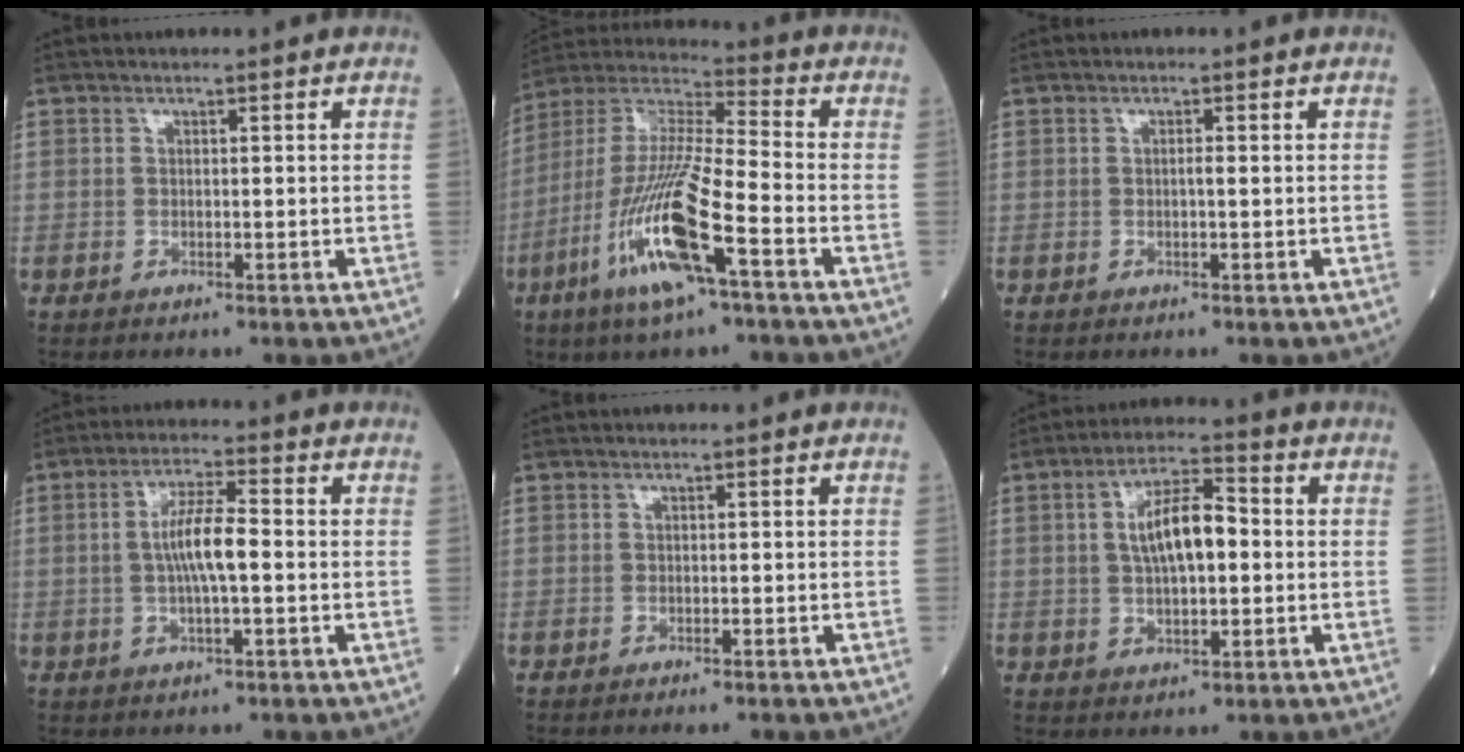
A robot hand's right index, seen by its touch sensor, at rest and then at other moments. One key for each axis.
{"total": 16.9, "fx": -7.0, "fy": 1.5, "fz": 15.3, "tx": -0.318, "ty": -0.020, "tz": -0.137}
{"total": 0.6, "fx": -0.1, "fy": 0.0, "fz": 0.6, "tx": -0.012, "ty": 0.001, "tz": -0.003}
{"total": 6.9, "fx": -0.2, "fy": 1.1, "fz": 6.8, "tx": -0.132, "ty": 0.009, "tz": -0.008}
{"total": 1.1, "fx": -0.9, "fy": 0.1, "fz": 0.6, "tx": -0.007, "ty": -0.002, "tz": -0.012}
{"total": 9.0, "fx": 0.8, "fy": 3.2, "fz": 8.4, "tx": -0.156, "ty": 0.019, "tz": 0.009}